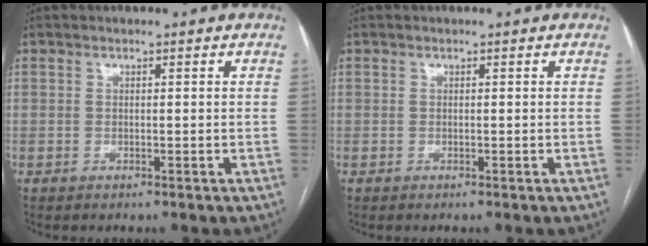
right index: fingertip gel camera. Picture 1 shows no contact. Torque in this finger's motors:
{"motor_torque": [0.00, 0.00, 0.00, 0.00]}